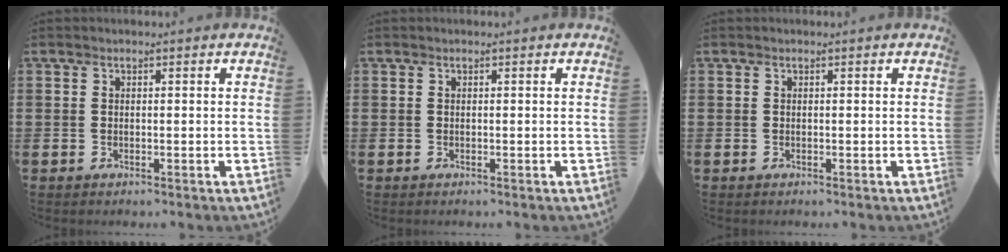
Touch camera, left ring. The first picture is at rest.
{"total": 0.0}
{"total": 0.0}